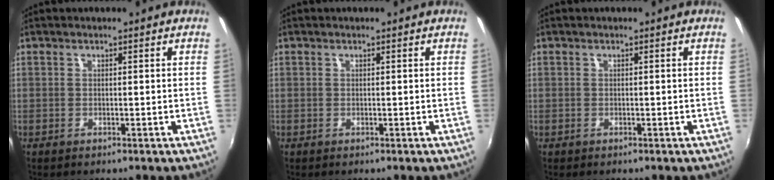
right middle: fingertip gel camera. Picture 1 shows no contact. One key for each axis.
{"total": 0.0}
{"total": 0.0}